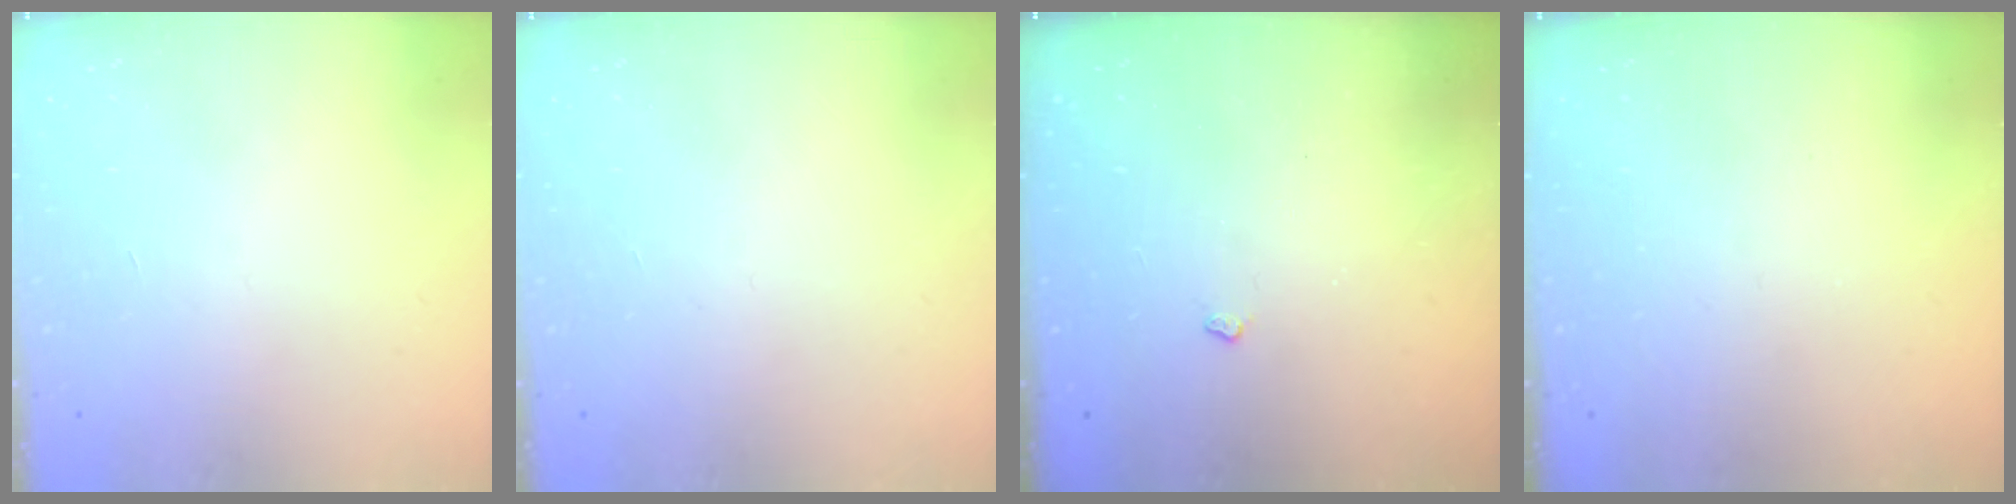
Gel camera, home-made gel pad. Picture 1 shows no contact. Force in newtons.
{"total": 0.0}
{"total": 3.0, "press": 2.9, "slide": 0.5}
{"total": 0.0}